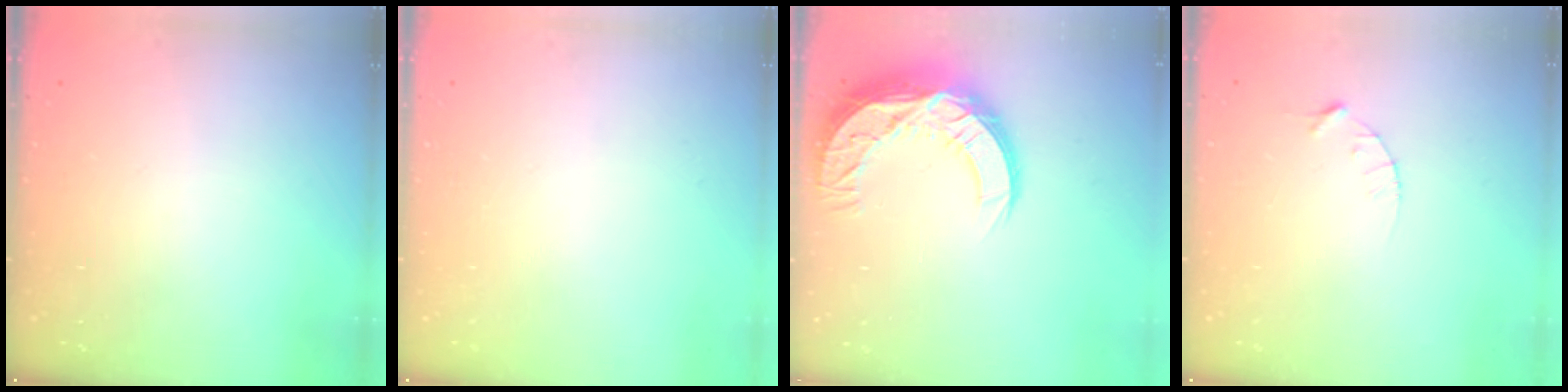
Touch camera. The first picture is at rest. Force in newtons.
{"total": 0.0}
{"total": 16.0, "press": 16.0, "slide": 1.3}
{"total": 3.1, "press": 3.1, "slide": 0.4}